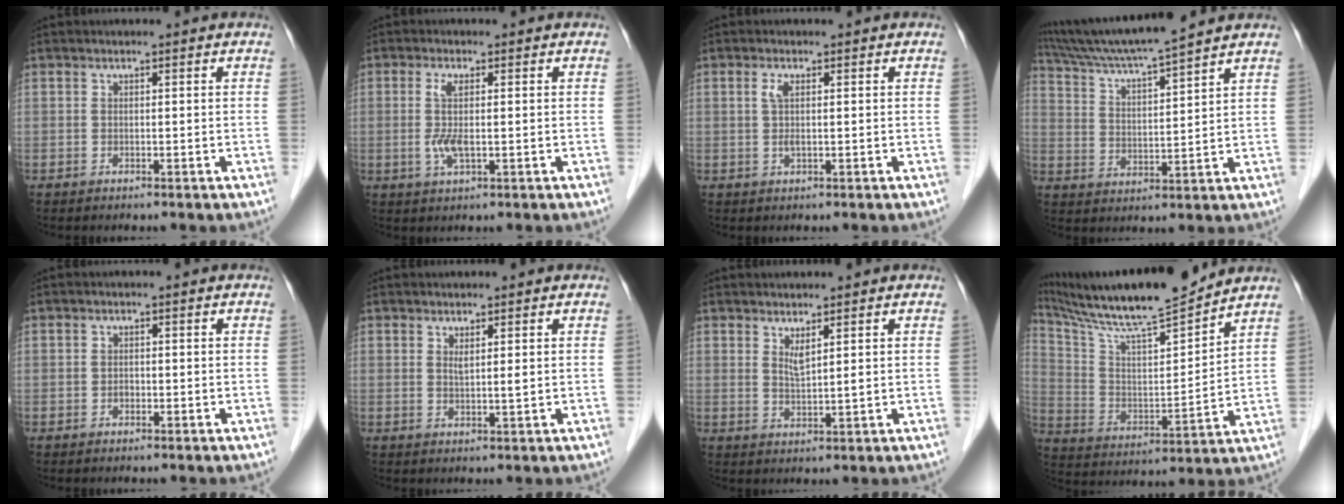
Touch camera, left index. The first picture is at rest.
{"total": 3.7, "force": [-0.2, 0.8, 3.6], "torque": [-0.084, -0.007, -0.005]}
{"total": 1.9, "force": [0.4, 0.4, 1.8], "torque": [-0.045, 0.001, 0.006]}
{"total": 13.1, "force": [11.7, -1.0, 5.8], "torque": [-0.112, 0.019, 0.201]}
{"total": 0.7, "force": [-0.4, 0.5, 0.3], "torque": [-0.007, 0.002, -0.009]}
{"total": 1.6, "force": [0.6, 0.0, 1.5], "torque": [-0.029, -0.005, 0.013]}
{"total": 2.2, "force": [1.2, 0.0, 1.8], "torque": [-0.041, -0.008, 0.028]}
{"total": 18.0, "force": [15.8, 0.5, 8.4], "torque": [-0.154, 0.002, 0.275]}